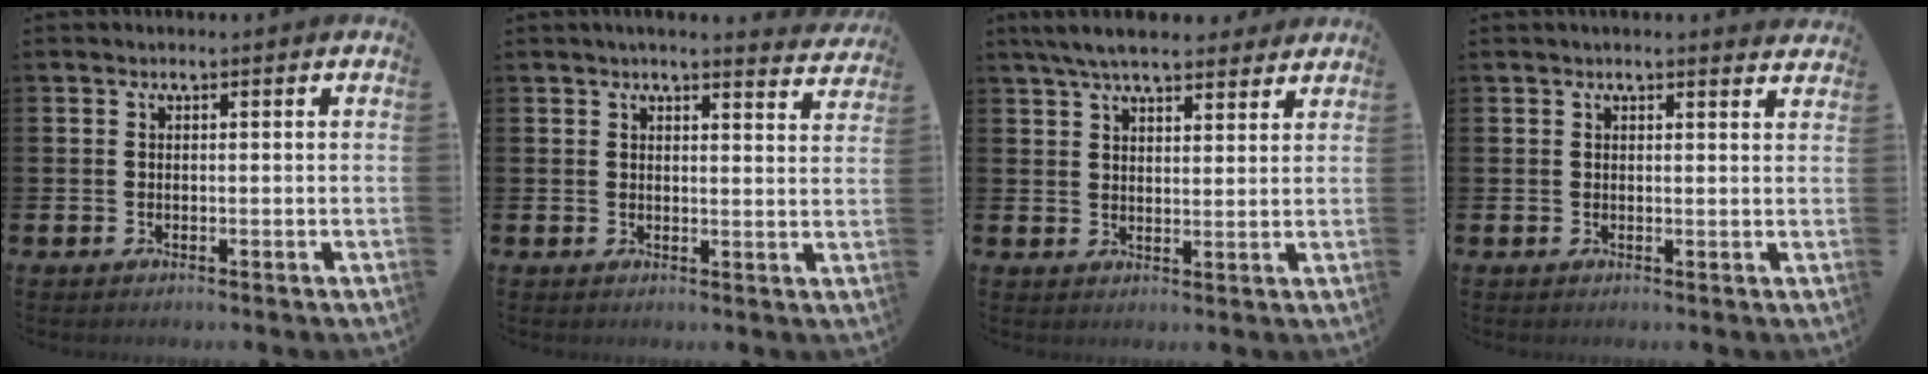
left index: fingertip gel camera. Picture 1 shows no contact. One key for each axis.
{"total": 3.3, "fx": 3.2, "fy": -0.1, "fz": 0.7, "tx": -0.011, "ty": -0.017, "tz": 0.056}
{"total": 6.5, "fx": 6.0, "fy": 1.4, "fz": 2.2, "tx": -0.058, "ty": -0.013, "tz": 0.110}
{"total": 1.5, "fx": 1.5, "fy": -0.1, "fz": 0.1, "tx": -0.004, "ty": -0.006, "tz": 0.028}